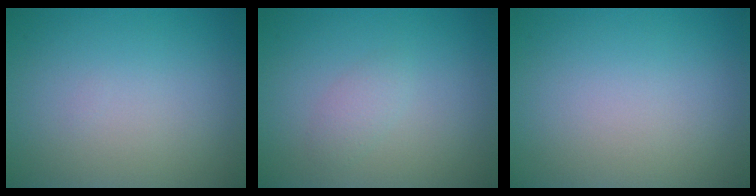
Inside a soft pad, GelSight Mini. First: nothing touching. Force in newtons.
{"total": 1.2, "press": 1.2, "slide": 0.0}
{"total": 0.0}